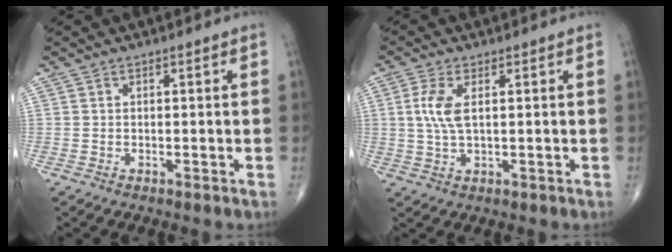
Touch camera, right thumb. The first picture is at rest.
{"total": 5.1, "force": [1.1, 2.0, 4.6], "torque": [-0.114, 0.000, 0.025]}